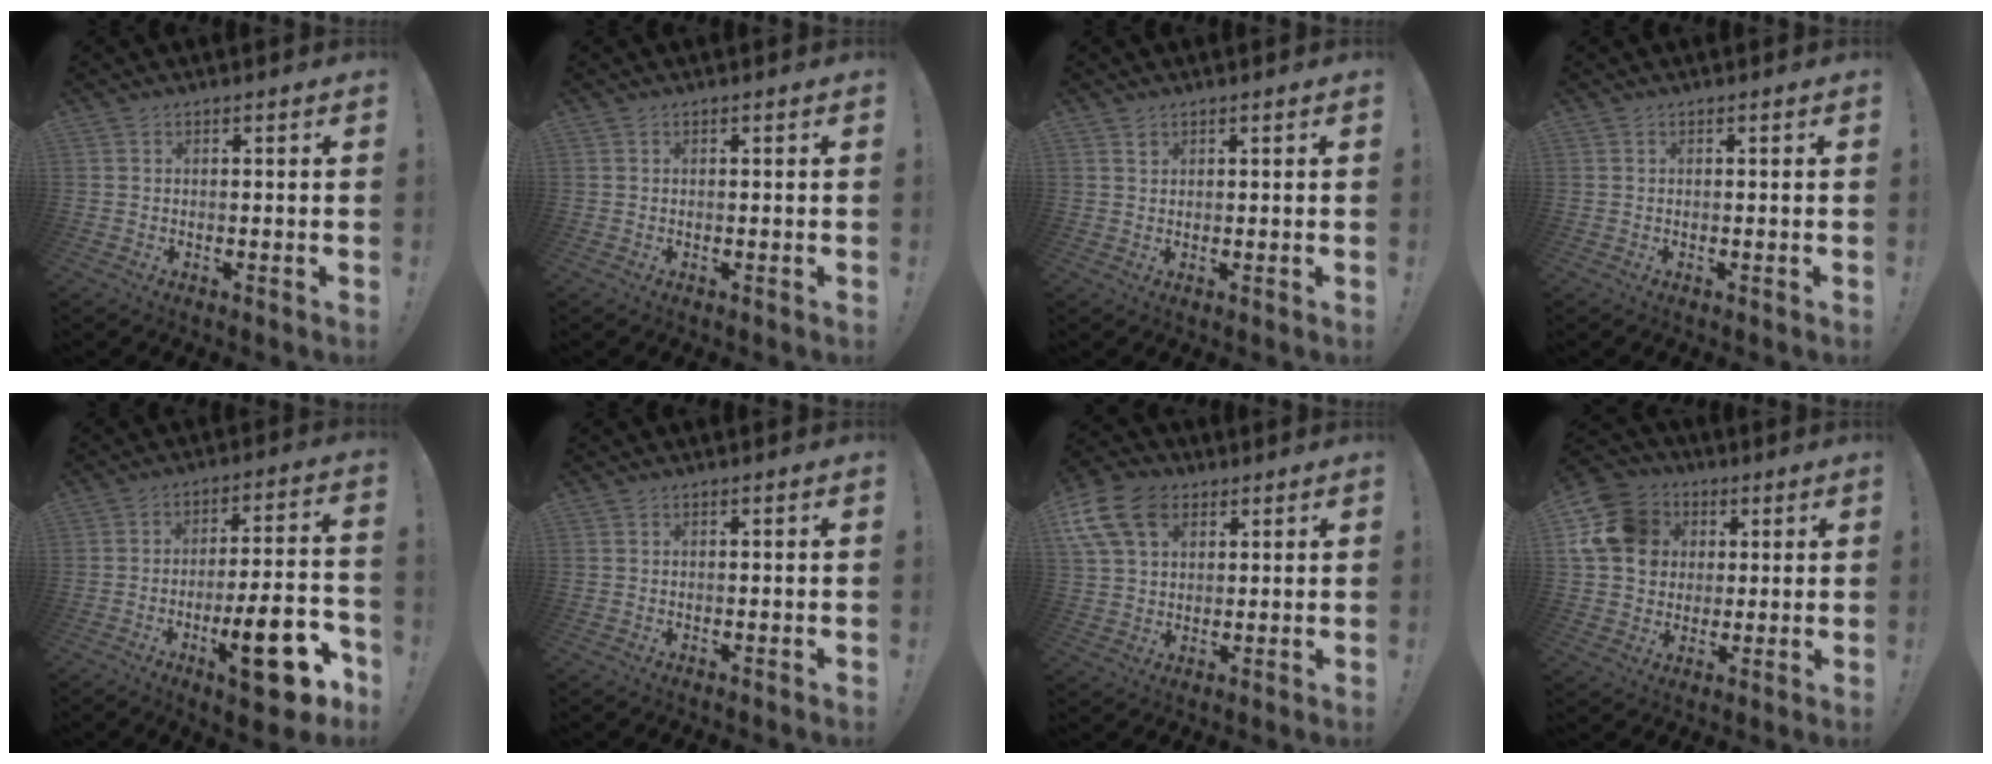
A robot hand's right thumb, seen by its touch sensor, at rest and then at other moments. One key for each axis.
{"total": 0.0}
{"total": 1.3, "fx": 1.0, "fy": 0.8, "fz": 0.3, "tx": 0.002, "ty": -0.003, "tz": 0.017}
{"total": 0.0}
{"total": 18.9, "fx": -8.3, "fy": 5.0, "fz": 16.2, "tx": -0.221, "ty": 0.038, "tz": -0.122}
{"total": 0.0}
{"total": 14.8, "fx": 6.2, "fy": 10.4, "fz": 8.6, "tx": -0.169, "ty": -0.021, "tz": 0.122}
{"total": 15.9, "fx": 4.2, "fy": 13.5, "fz": 7.4, "tx": -0.134, "ty": -0.007, "tz": 0.085}